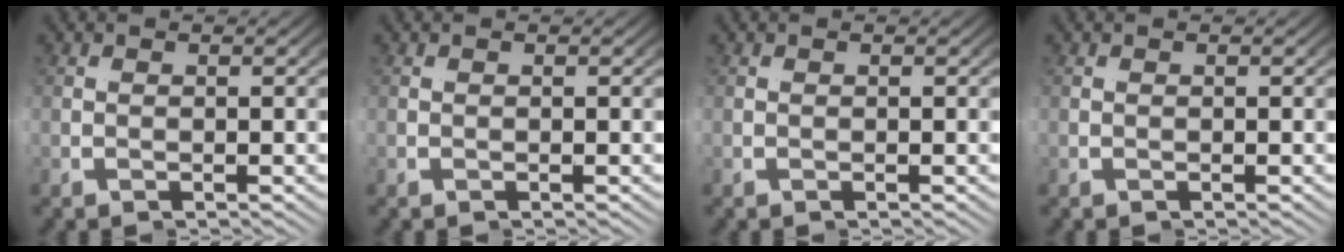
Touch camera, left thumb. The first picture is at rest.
{"total": 0.0}
{"total": 0.0}
{"total": 0.0}